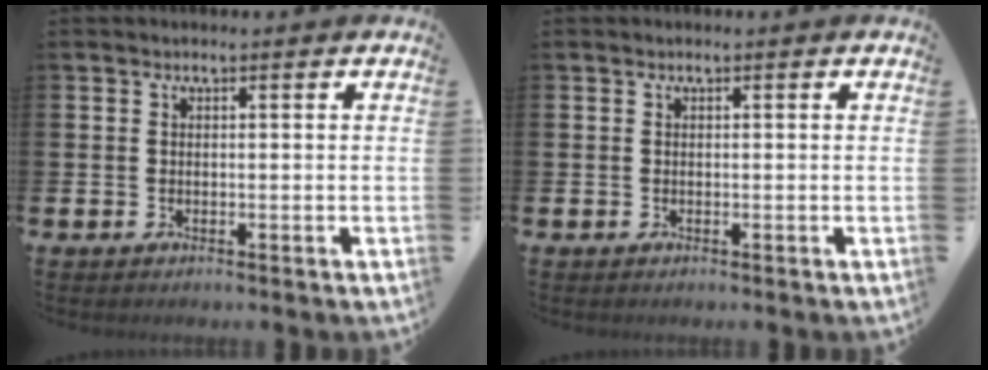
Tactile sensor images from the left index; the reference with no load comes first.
{"total": 0.0}